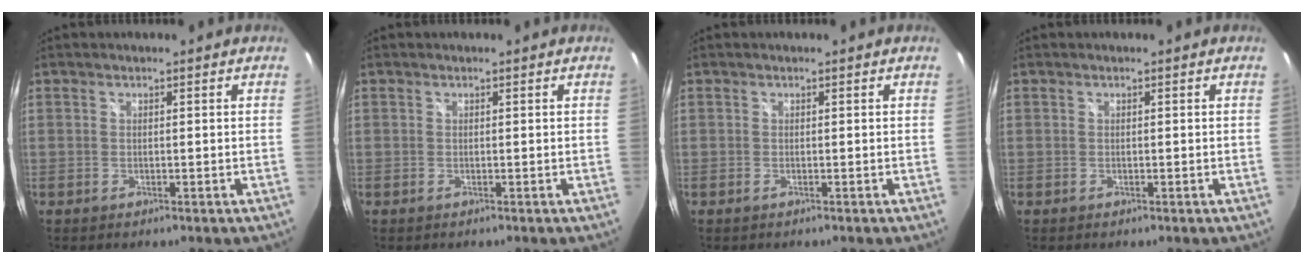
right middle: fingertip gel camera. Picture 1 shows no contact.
{"total": 0.0}
{"total": 0.0}
{"total": 0.0}